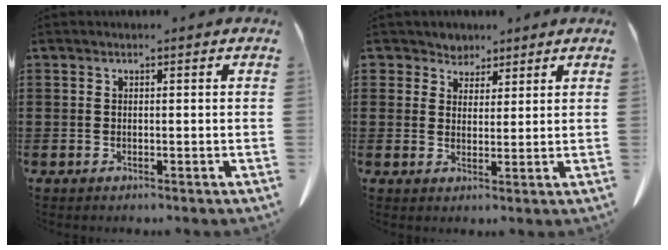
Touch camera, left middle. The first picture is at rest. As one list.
[{"total": 3.3, "force": [2.8, 1.8, -0.2], "torque": [-0.012, -0.001, 0.052]}]